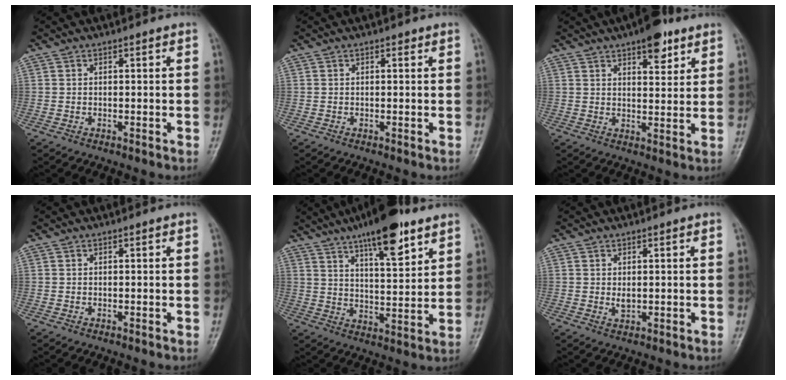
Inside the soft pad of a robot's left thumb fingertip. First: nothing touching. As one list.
[{"total": 0.7, "force": [0.3, 0.4, 0.5], "torque": [-0.004, 0.000, 0.003]}, {"total": 8.1, "force": [5.0, 3.3, 5.3], "torque": [-0.051, -0.023, 0.067]}, {"total": 0.0}, {"total": 15.1, "force": [9.6, 4.6, 10.8], "torque": [-0.144, -0.041, 0.151]}, {"total": 2.0, "force": [0.4, 1.2, 1.6], "torque": [-0.022, -0.006, 0.009]}]